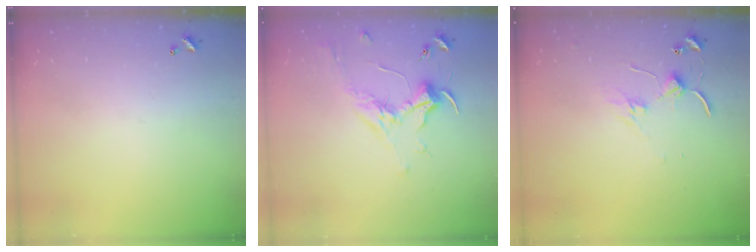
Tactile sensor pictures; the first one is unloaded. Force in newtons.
{"total": 1.8, "press": 1.6, "slide": 0.7}
{"total": 1.4, "press": 1.3, "slide": 0.2}